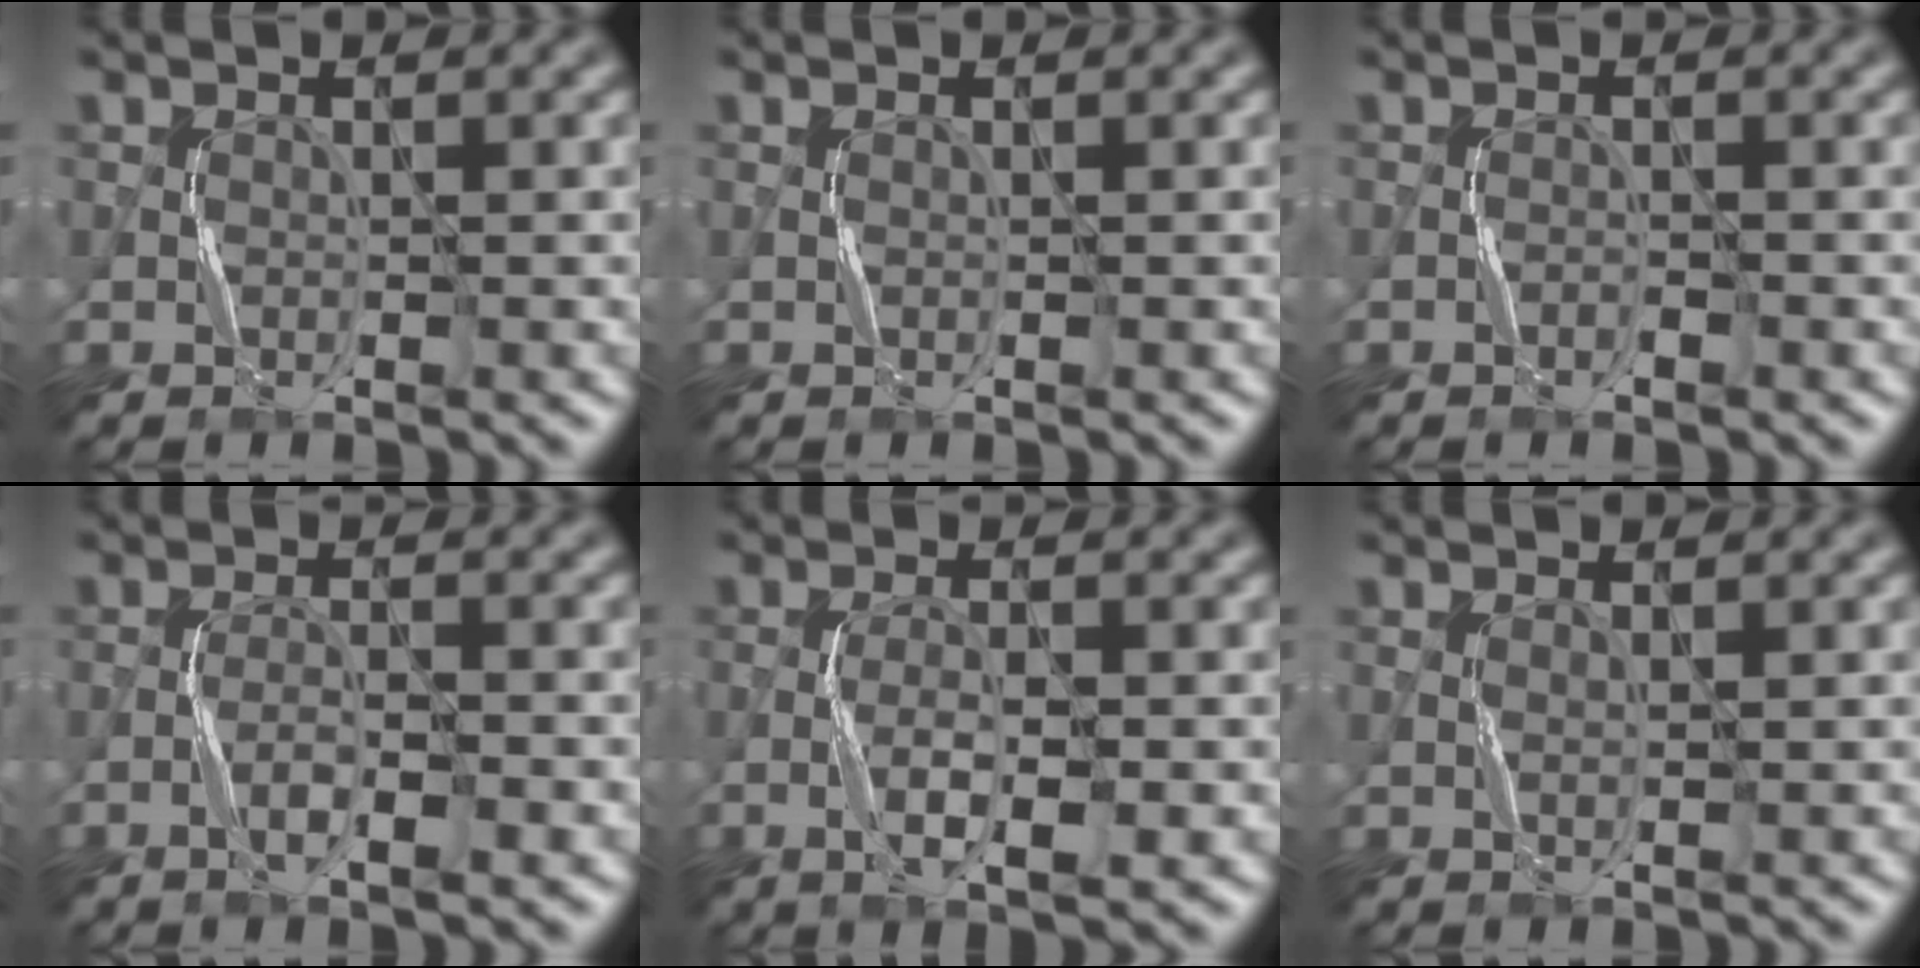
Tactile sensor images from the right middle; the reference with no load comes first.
{"total": 0.0}
{"total": 0.6, "force": [-0.4, 0.1, 0.3], "torque": [-0.006, 0.003, -0.009]}
{"total": 2.9, "force": [-1.4, 0.5, 2.5], "torque": [-0.047, 0.006, -0.028]}
{"total": 3.6, "force": [-1.1, 0.9, 3.3], "torque": [-0.066, 0.000, -0.022]}
{"total": 0.5, "force": [0.3, 0.0, 0.4], "torque": [-0.010, 0.001, 0.005]}